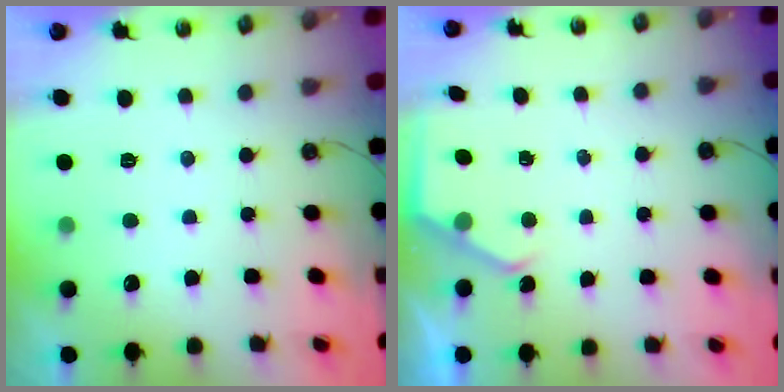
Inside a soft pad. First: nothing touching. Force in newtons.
{"total": 2.4, "press": 2.4, "slide": 0.3}